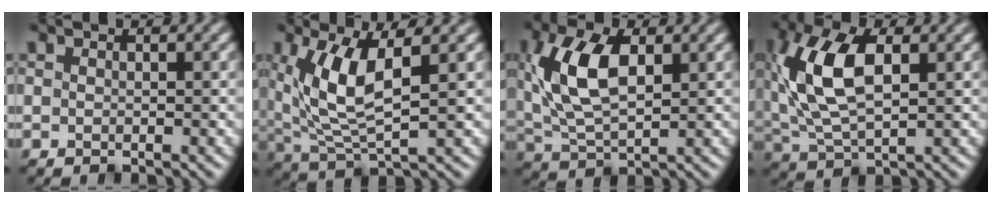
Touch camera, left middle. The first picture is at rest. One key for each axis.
{"total": 6.7, "fx": 1.9, "fy": 2.4, "fz": 6.0, "tx": -0.136, "ty": -0.008, "tz": 0.040}
{"total": 8.2, "fx": 2.1, "fy": 4.3, "fz": 6.7, "tx": -0.153, "ty": 0.012, "tz": 0.034}
{"total": 9.0, "fx": 2.0, "fy": 4.5, "fz": 7.6, "tx": -0.170, "ty": 0.016, "tz": 0.032}